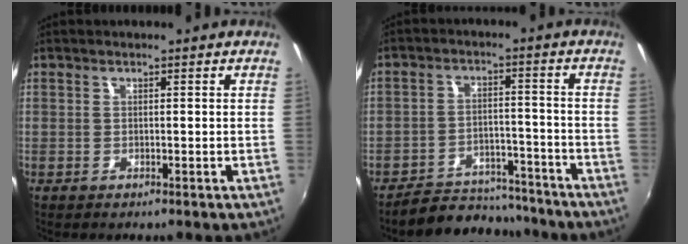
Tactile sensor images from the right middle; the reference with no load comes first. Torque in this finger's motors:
{"motor_torque": [-0.11, -0.72, -0.71, -0.21]}